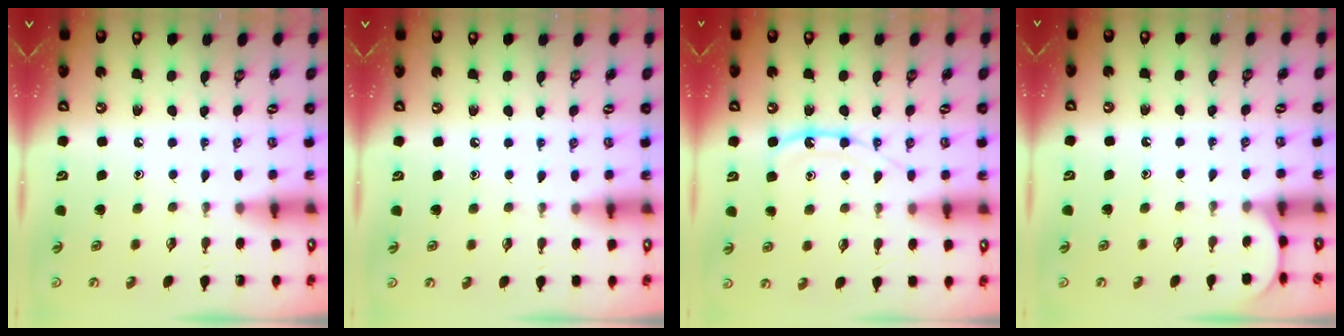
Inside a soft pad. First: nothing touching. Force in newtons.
{"total": 4.0, "press": 4.0, "slide": 0.6}
{"total": 11.6, "press": 11.6, "slide": 1.0}
{"total": 0.9, "press": 0.9, "slide": 0.2}